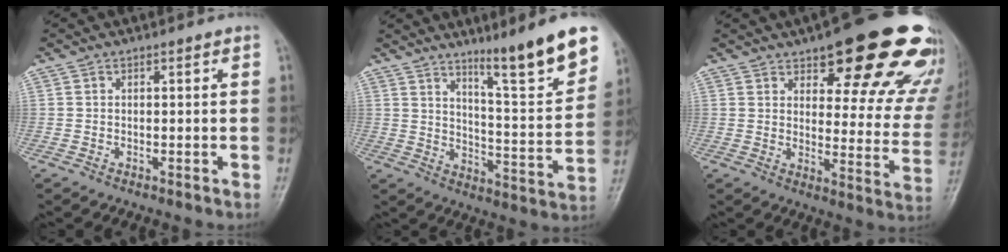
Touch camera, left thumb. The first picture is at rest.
{"total": 15.2, "force": [10.6, 1.3, 10.8], "torque": [-0.138, -0.075, 0.167]}
{"total": 24.4, "force": [15.9, 8.1, 16.6], "torque": [-0.163, -0.072, 0.197]}